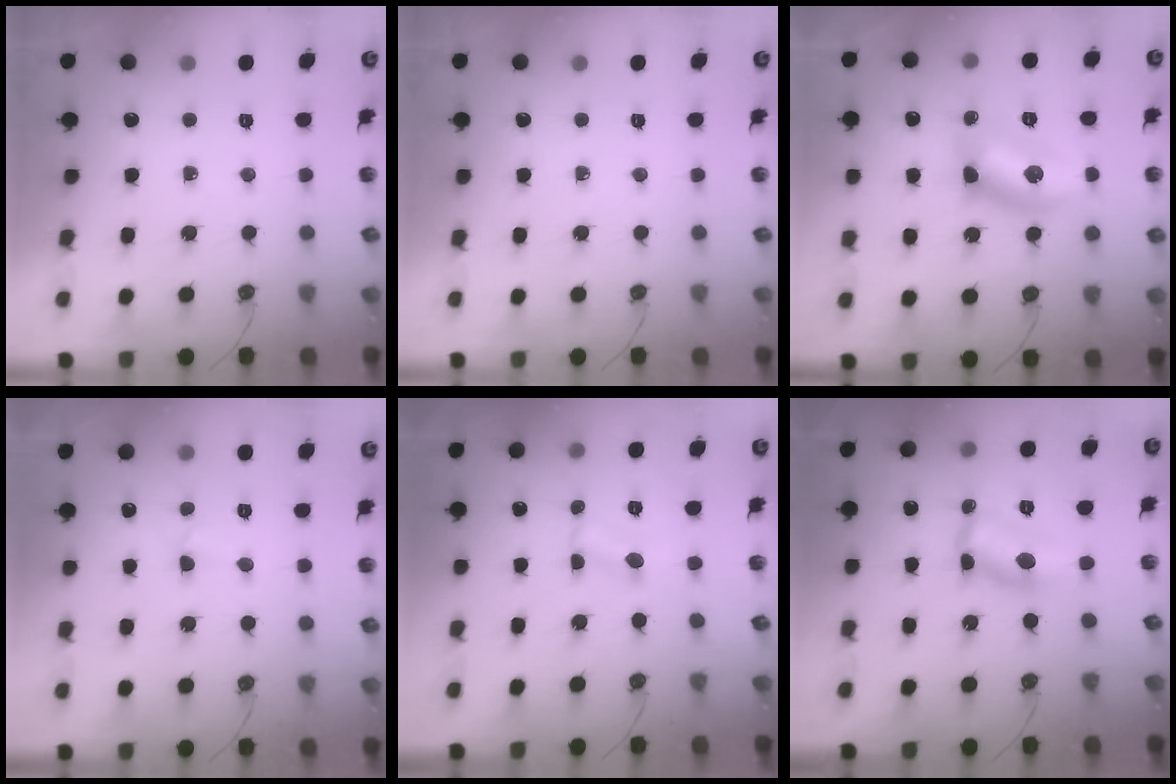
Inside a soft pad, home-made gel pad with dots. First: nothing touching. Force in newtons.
{"total": 0.0}
{"total": 11.2, "press": 11.1, "slide": 1.4}
{"total": 2.4, "press": 2.3, "slide": 0.4}
{"total": 0.8, "press": 0.8, "slide": 0.1}
{"total": 6.2, "press": 6.2, "slide": 0.3}